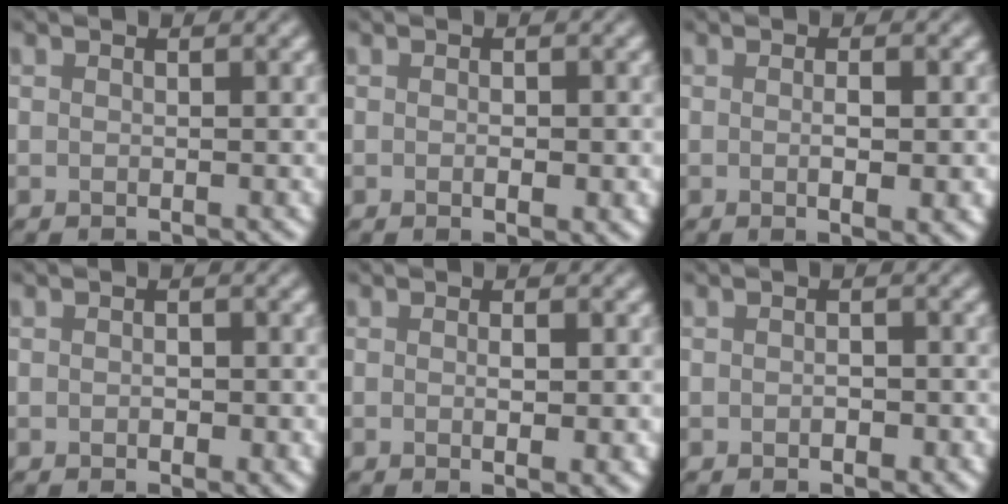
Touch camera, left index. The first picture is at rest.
{"total": 1.6, "force": [-0.9, 0.3, 1.2], "torque": [-0.020, 0.002, 0.003]}
{"total": 2.6, "force": [-0.9, 0.3, 2.4], "torque": [-0.035, 0.005, 0.003]}
{"total": 1.5, "force": [-1.0, 0.5, 1.0], "torque": [-0.014, 0.004, 0.001]}
{"total": 2.3, "force": [-0.8, 0.3, 2.1], "torque": [-0.029, 0.005, 0.003]}
{"total": 1.5, "force": [-1.2, 0.5, 0.8], "torque": [-0.014, 0.006, -0.005]}